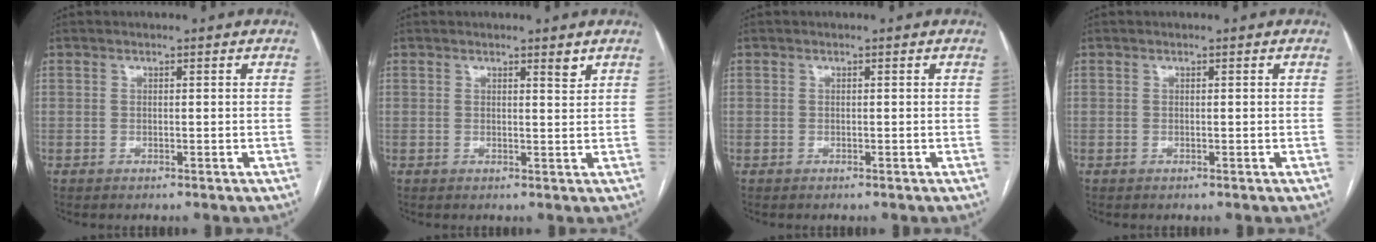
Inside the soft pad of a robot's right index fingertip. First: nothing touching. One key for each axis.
{"total": 1.4, "fx": 1.1, "fy": 0.1, "fz": 0.9, "tx": -0.014, "ty": -0.006, "tz": 0.016}
{"total": 0.0}
{"total": 0.0}